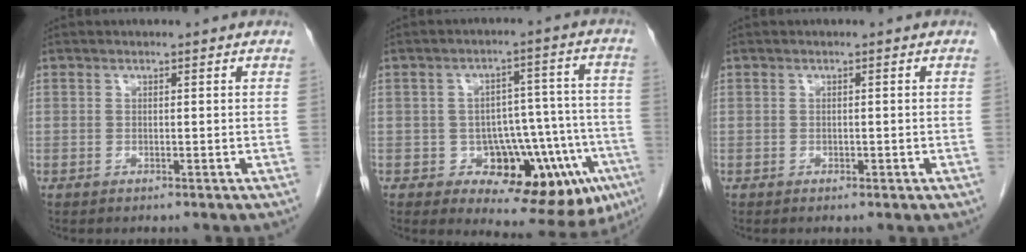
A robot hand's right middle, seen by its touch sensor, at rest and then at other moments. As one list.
[{"total": 14.2, "force": [-6.0, 6.2, 11.3], "torque": [-0.124, 0.026, -0.068]}, {"total": 0.7, "force": [-0.3, 0.3, 0.5], "torque": [-0.010, -0.001, -0.002]}]